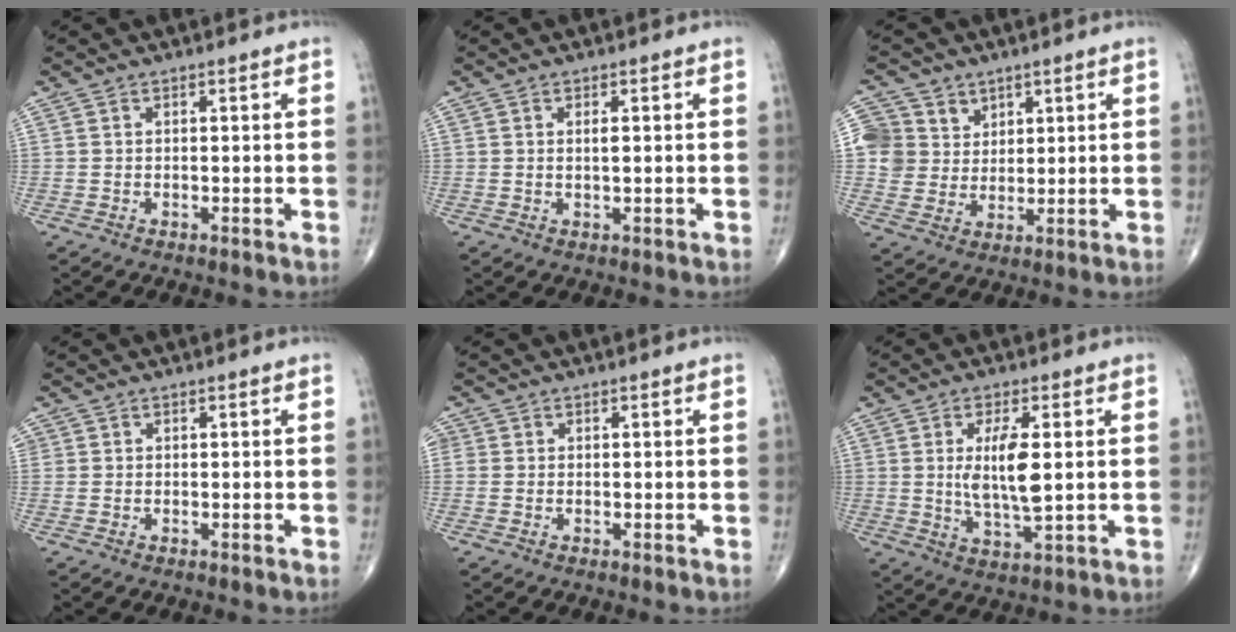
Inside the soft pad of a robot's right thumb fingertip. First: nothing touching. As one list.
[{"total": 1.3, "force": [0.3, 0.3, 1.2], "torque": [-0.020, 0.000, 0.006]}, {"total": 8.1, "force": [3.6, 7.1, 1.0], "torque": [0.015, -0.020, 0.074]}, {"total": 0.6, "force": [0.1, 0.6, 0.0], "torque": [0.006, 0.003, 0.001]}, {"total": 1.4, "force": [0.1, 1.3, 0.4], "torque": [0.002, 0.004, 0.000]}, {"total": 8.9, "force": [1.2, 2.7, 8.4], "torque": [-0.155, -0.020, 0.025]}]